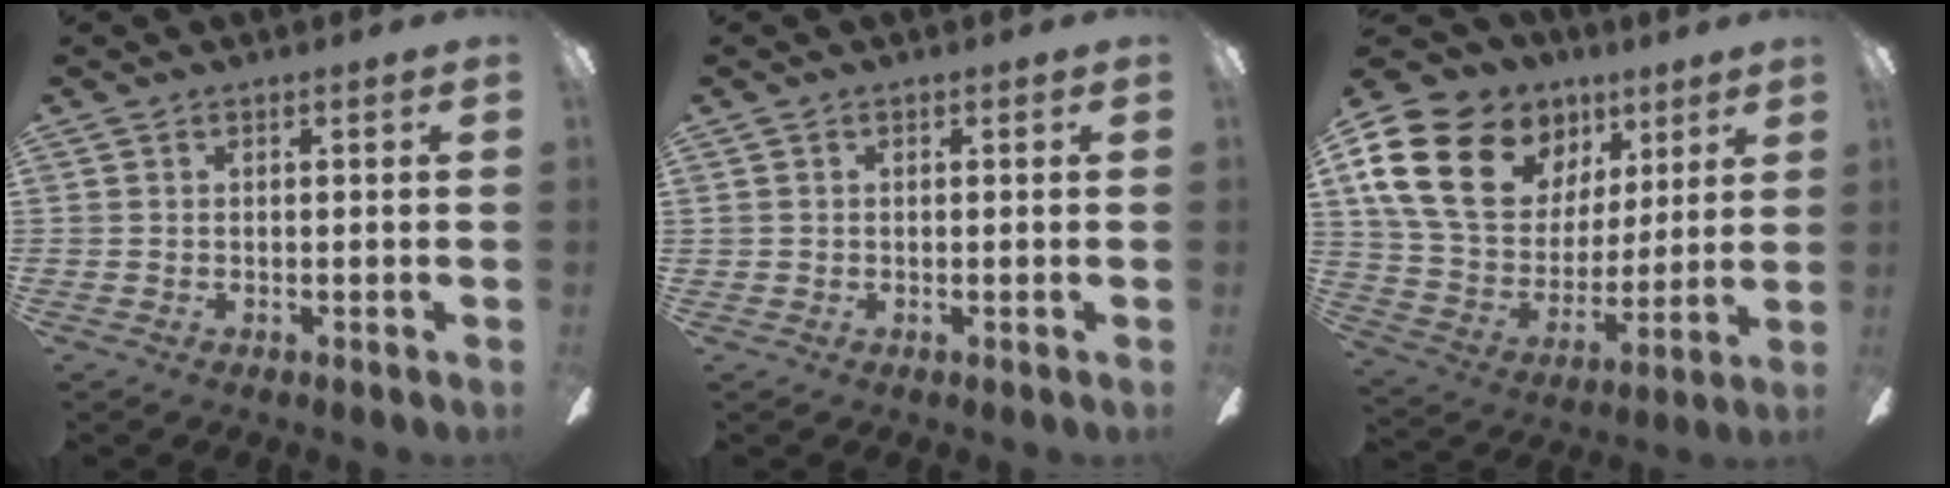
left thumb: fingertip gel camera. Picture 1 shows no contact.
{"total": 0.7, "force": [0.2, 0.6, 0.0], "torque": [0.000, 0.002, 0.004]}
{"total": 21.4, "force": [10.1, 14.9, 11.6], "torque": [-0.232, -0.042, 0.193]}